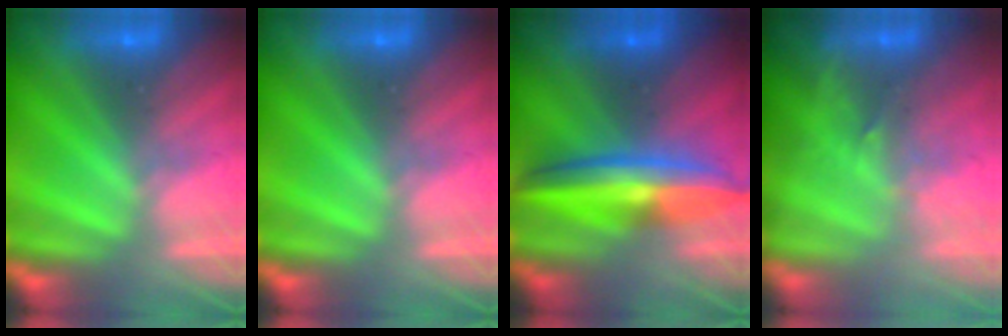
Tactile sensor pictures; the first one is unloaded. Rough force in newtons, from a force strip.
{"total": 0.0}
{"total": 7.2}
{"total": 2.7}